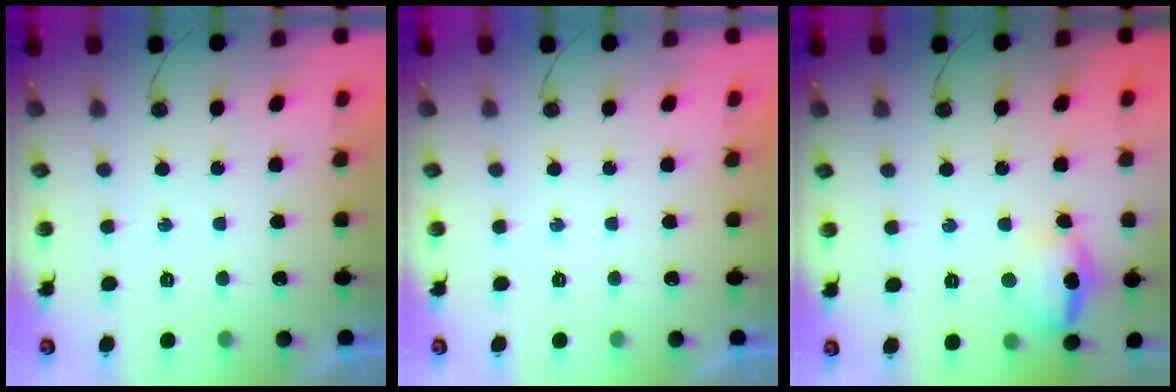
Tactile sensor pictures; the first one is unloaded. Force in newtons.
{"total": 0.0}
{"total": 12.4, "press": 12.3, "slide": 1.7}